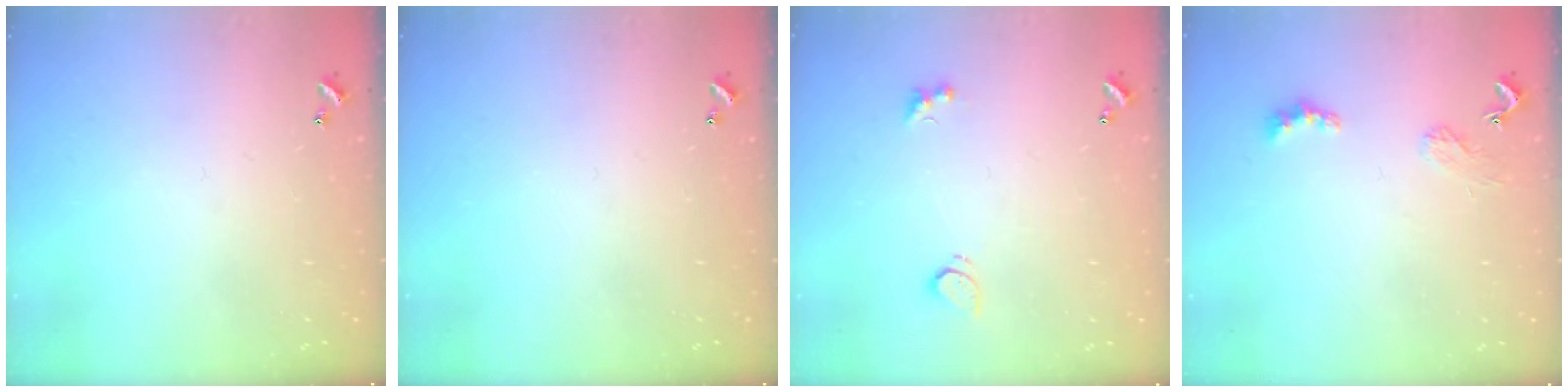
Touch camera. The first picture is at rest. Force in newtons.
{"total": 0.0}
{"total": 3.1, "press": 2.8, "slide": 1.3}
{"total": 2.4, "press": 2.3, "slide": 0.5}